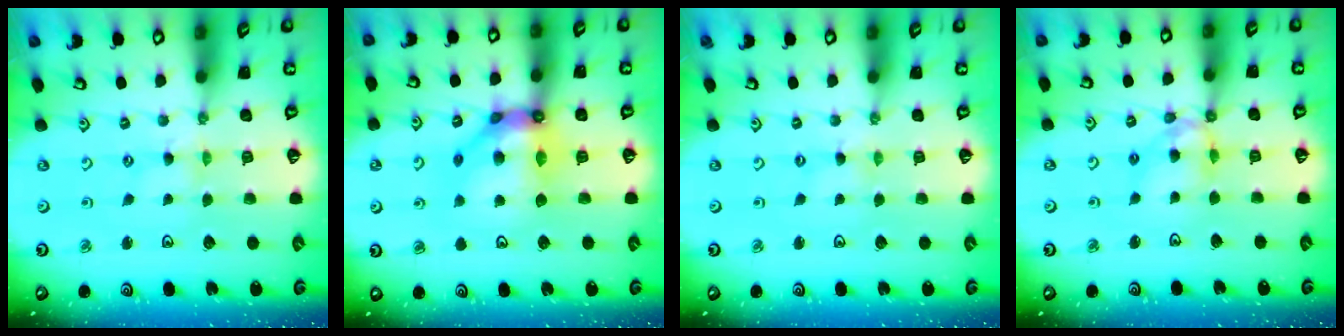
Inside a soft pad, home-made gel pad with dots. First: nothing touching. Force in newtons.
{"total": 13.3, "press": 13.2, "slide": 2.2}
{"total": 0.0}
{"total": 11.2, "press": 11.2, "slide": 1.1}